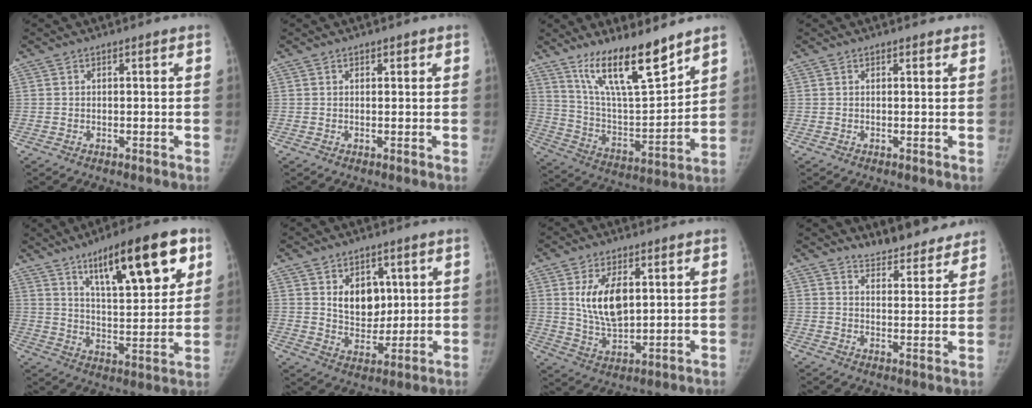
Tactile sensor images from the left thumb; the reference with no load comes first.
{"total": 1.2, "force": [0.8, 0.8, 0.5], "torque": [0.003, -0.004, 0.008]}
{"total": 17.7, "force": [12.8, 4.4, 11.4], "torque": [-0.164, -0.078, 0.237]}
{"total": 1.1, "force": [0.9, 0.6, 0.3], "torque": [0.003, -0.004, 0.009]}
{"total": 21.0, "force": [11.1, 6.5, 16.7], "torque": [-0.215, -0.037, 0.174]}
{"total": 9.4, "force": [3.0, 6.8, 5.8], "torque": [-0.051, -0.023, 0.061]}
{"total": 10.6, "force": [2.9, 5.8, 8.4], "torque": [-0.135, -0.019, 0.064]}
{"total": 11.7, "force": [10.6, 3.7, 3.1], "torque": [-0.008, -0.064, 0.139]}